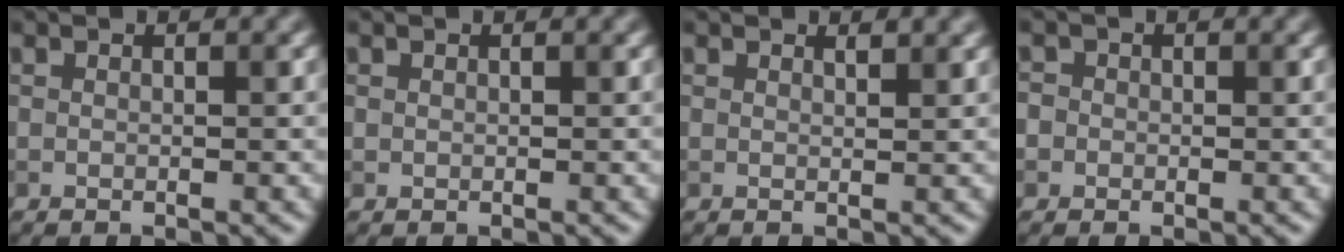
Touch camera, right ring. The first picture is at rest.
{"total": 0.0}
{"total": 0.8, "force": [0.7, 0.1, 0.3], "torque": [-0.012, 0.000, 0.013]}
{"total": 2.2, "force": [0.2, 2.1, 0.8], "torque": [0.003, 0.013, -0.017]}